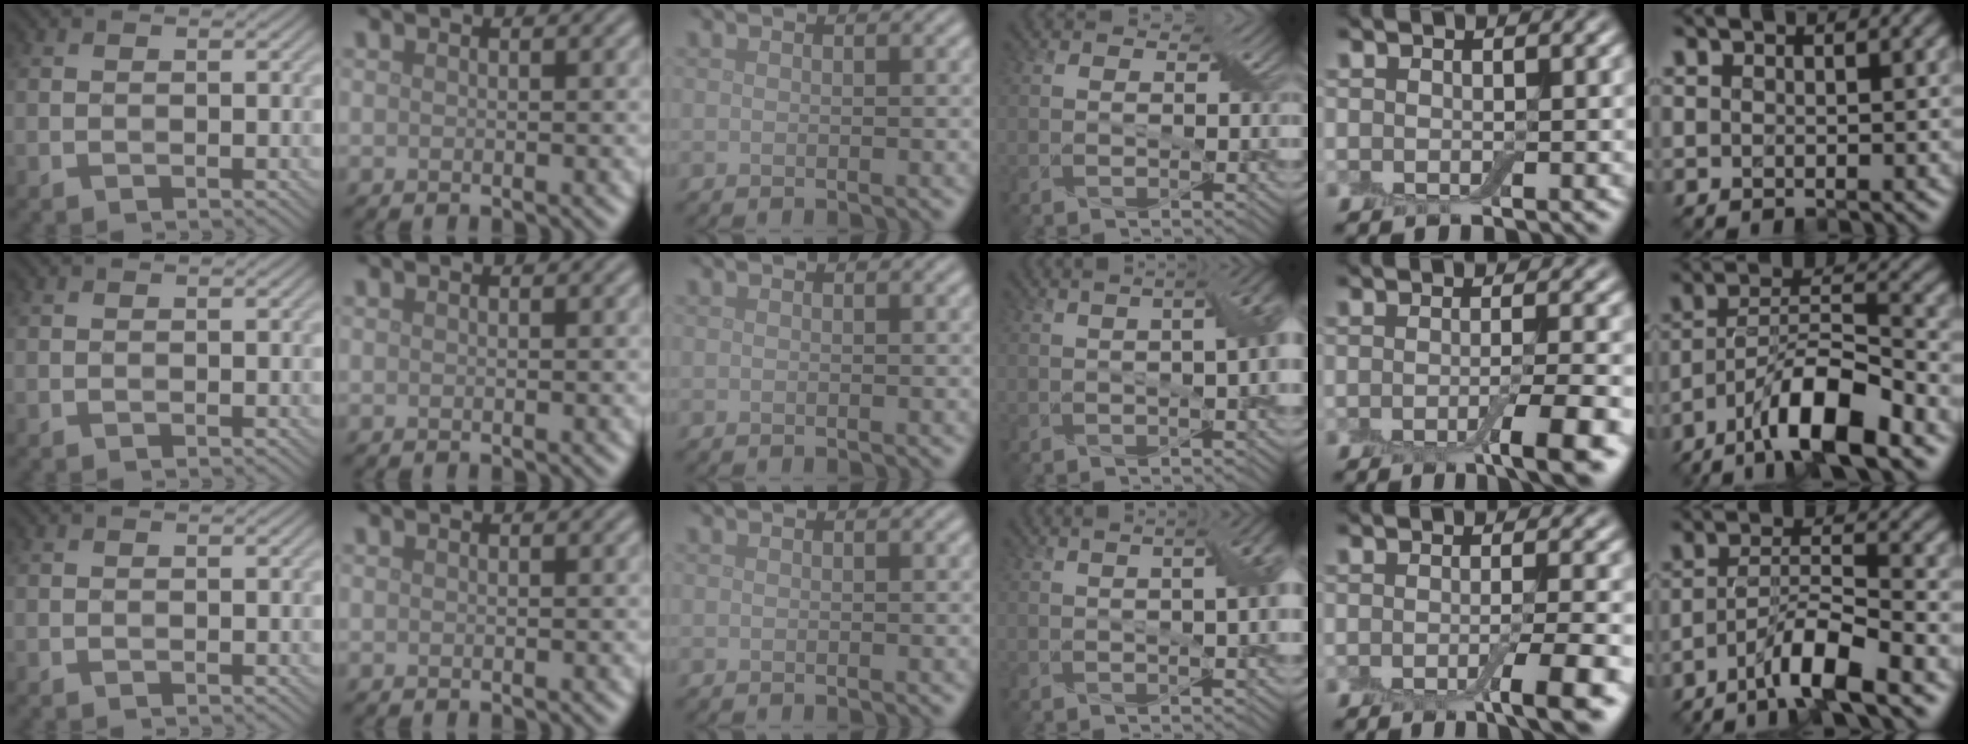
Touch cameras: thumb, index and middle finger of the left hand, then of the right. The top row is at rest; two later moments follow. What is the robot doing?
{"motion": "wrap", "object": "cling film"}